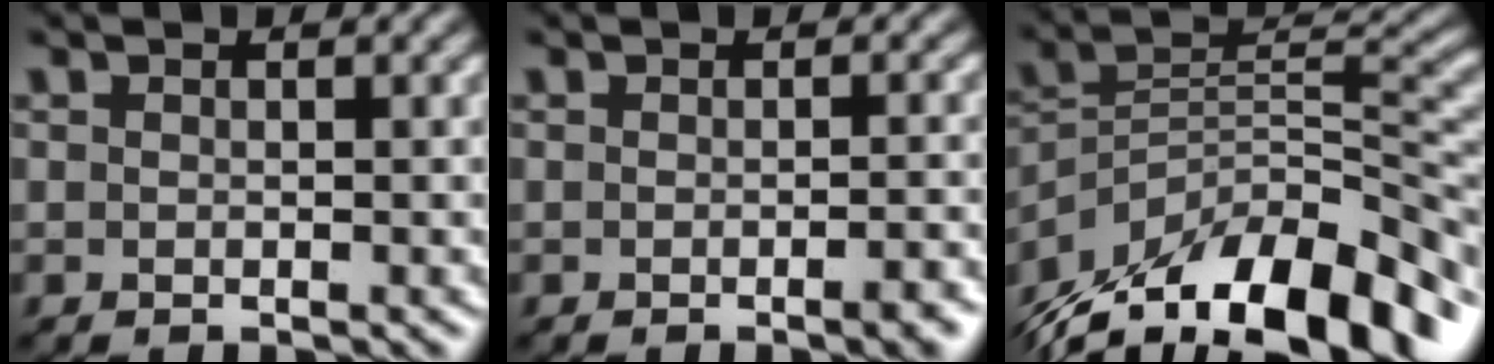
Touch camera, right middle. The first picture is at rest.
{"total": 2.5, "force": [-1.4, 0.5, 2.0], "torque": [-0.022, 0.008, -0.020]}
{"total": 14.2, "force": [-10.1, 6.1, 7.8], "torque": [-0.158, 0.024, -0.171]}